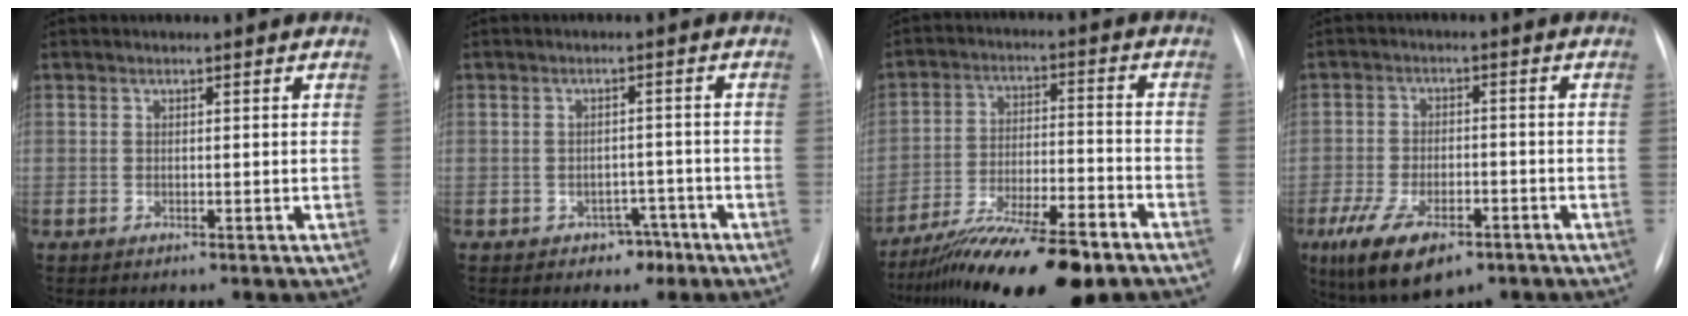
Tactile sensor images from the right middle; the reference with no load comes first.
{"total": 3.2, "force": [-2.0, 2.4, 0.7], "torque": [-0.002, 0.016, -0.022]}
{"total": 17.4, "force": [-13.7, 2.6, 10.5], "torque": [-0.165, -0.011, -0.226]}
{"total": 10.5, "force": [-6.1, 4.5, 7.2], "torque": [-0.138, -0.012, -0.099]}